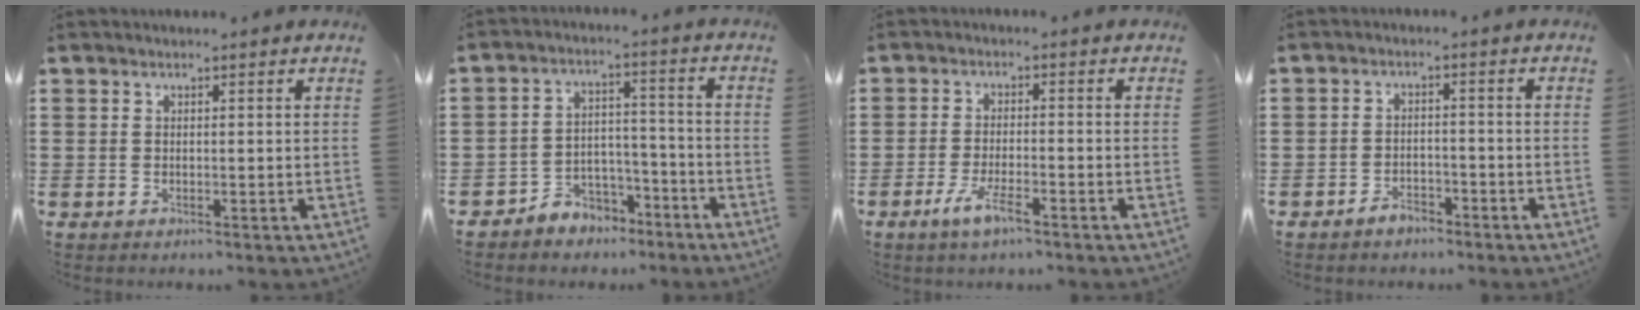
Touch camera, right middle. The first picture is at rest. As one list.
[{"total": 4.9, "force": [-4.3, 2.3, 0.1], "torque": [-0.010, 0.012, -0.089]}, {"total": 4.7, "force": [-2.9, 1.0, 3.6], "torque": [-0.077, -0.003, -0.056]}, {"total": 2.9, "force": [-2.6, 1.1, 0.4], "torque": [-0.012, 0.004, -0.054]}]